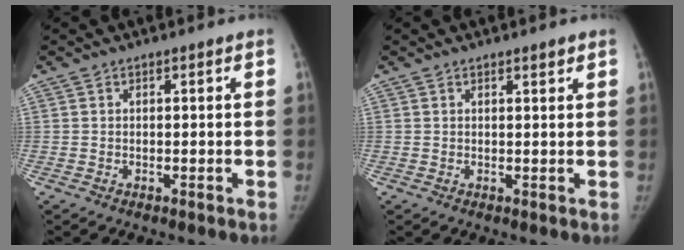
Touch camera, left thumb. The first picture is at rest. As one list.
[{"total": 1.2, "force": [1.0, 0.3, 0.7], "torque": [-0.007, -0.006, 0.015]}]